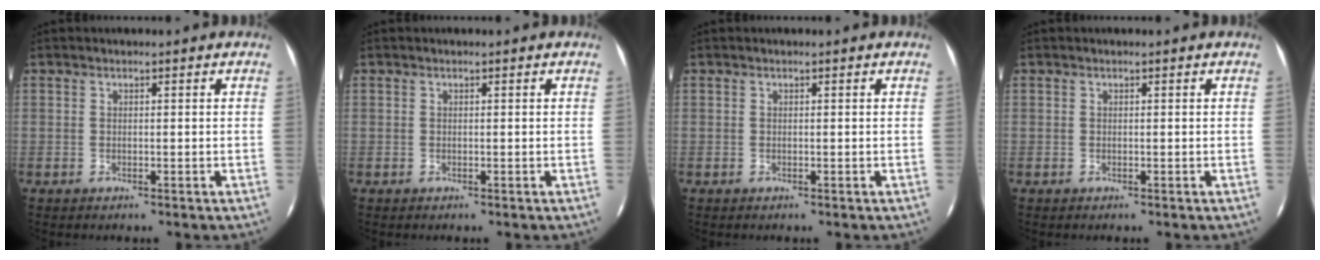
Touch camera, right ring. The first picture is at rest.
{"total": 0.0}
{"total": 0.0}
{"total": 0.0}